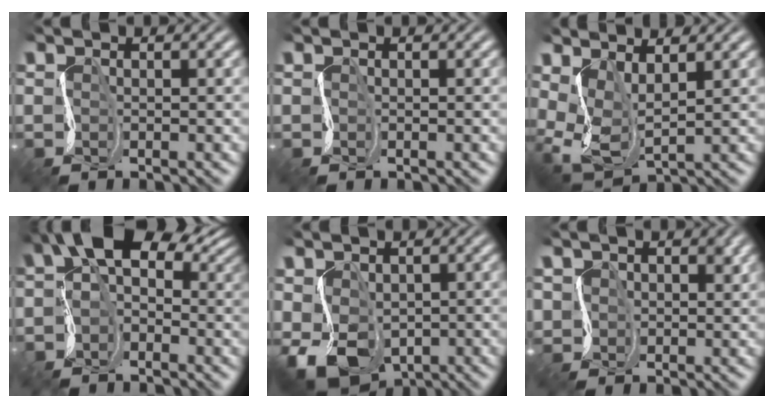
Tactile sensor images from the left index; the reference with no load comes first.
{"total": 0.0}
{"total": 3.1, "force": [0.7, 1.6, 2.5], "torque": [-0.077, -0.005, 0.025]}
{"total": 7.8, "force": [1.2, 5.4, 5.6], "torque": [-0.075, 0.021, 0.009]}
{"total": 5.4, "force": [-1.7, 4.1, 3.0], "torque": [-0.091, -0.024, -0.013]}
{"total": 1.6, "force": [0.5, 1.5, -0.3], "torque": [-0.015, -0.004, 0.014]}